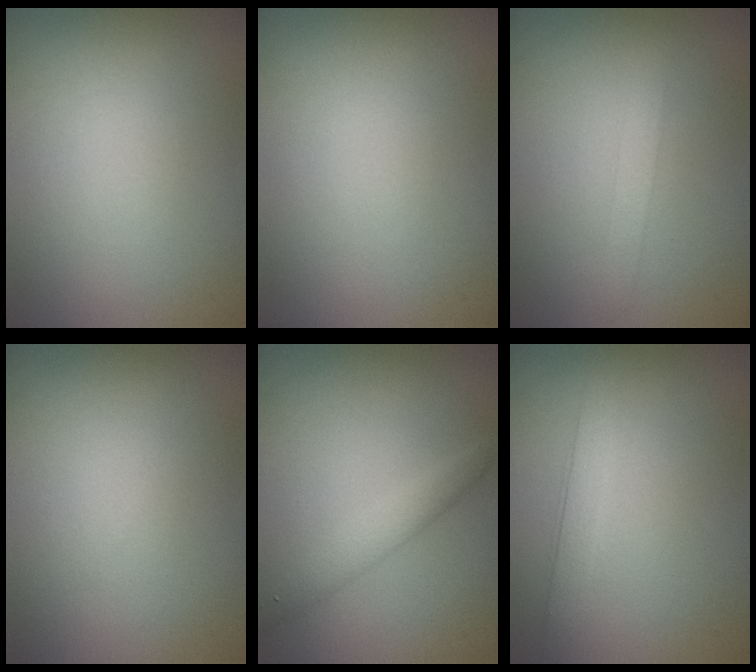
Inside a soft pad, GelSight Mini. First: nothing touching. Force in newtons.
{"total": 0.0}
{"total": 1.4, "press": 1.4, "slide": 0.1}
{"total": 0.0}
{"total": 2.2, "press": 2.2, "slide": 0.1}
{"total": 2.2, "press": 2.2, "slide": 0.1}